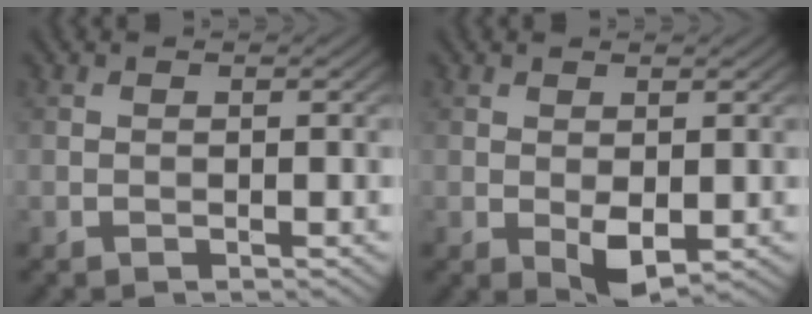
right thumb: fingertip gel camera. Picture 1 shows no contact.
{"total": 3.1, "force": [-0.2, 1.6, 2.6], "torque": [-0.048, -0.006, -0.001]}